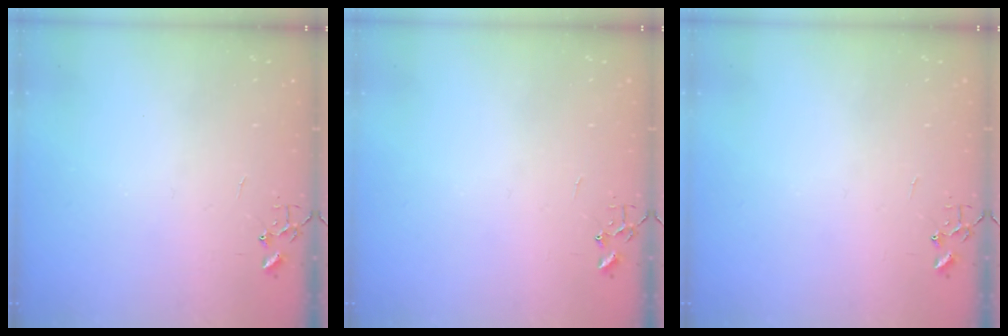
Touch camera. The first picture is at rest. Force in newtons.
{"total": 0.0}
{"total": 0.0}